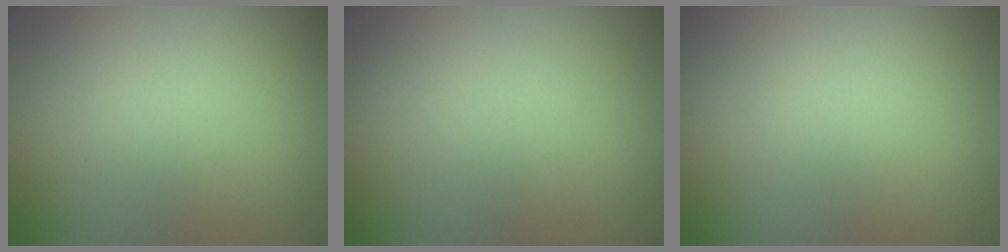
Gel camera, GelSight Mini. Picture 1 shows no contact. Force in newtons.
{"total": 0.0}
{"total": 0.0}